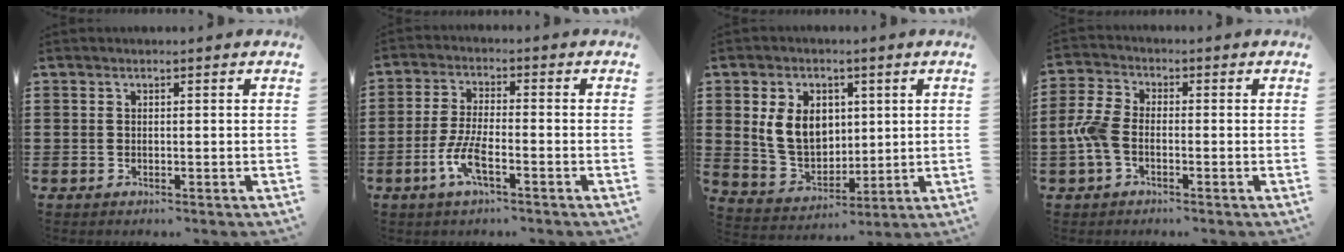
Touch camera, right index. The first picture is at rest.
{"total": 5.8, "force": [-2.7, 1.3, 4.9], "torque": [-0.113, -0.011, -0.054]}
{"total": 8.3, "force": [1.7, 6.2, 5.2], "torque": [-0.124, 0.012, 0.030]}
{"total": 5.3, "force": [-1.6, 3.1, 3.9], "torque": [-0.112, -0.003, -0.041]}